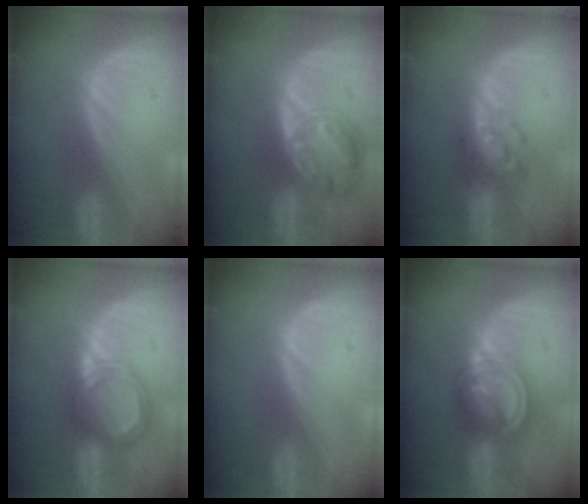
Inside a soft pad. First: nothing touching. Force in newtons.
{"total": 8.3, "press": 7.1, "slide": 4.2}
{"total": 5.6, "press": 5.0, "slide": 2.5}
{"total": 5.4, "press": 5.3, "slide": 1.0}
{"total": 0.0}
{"total": 7.9, "press": 6.7, "slide": 4.1}